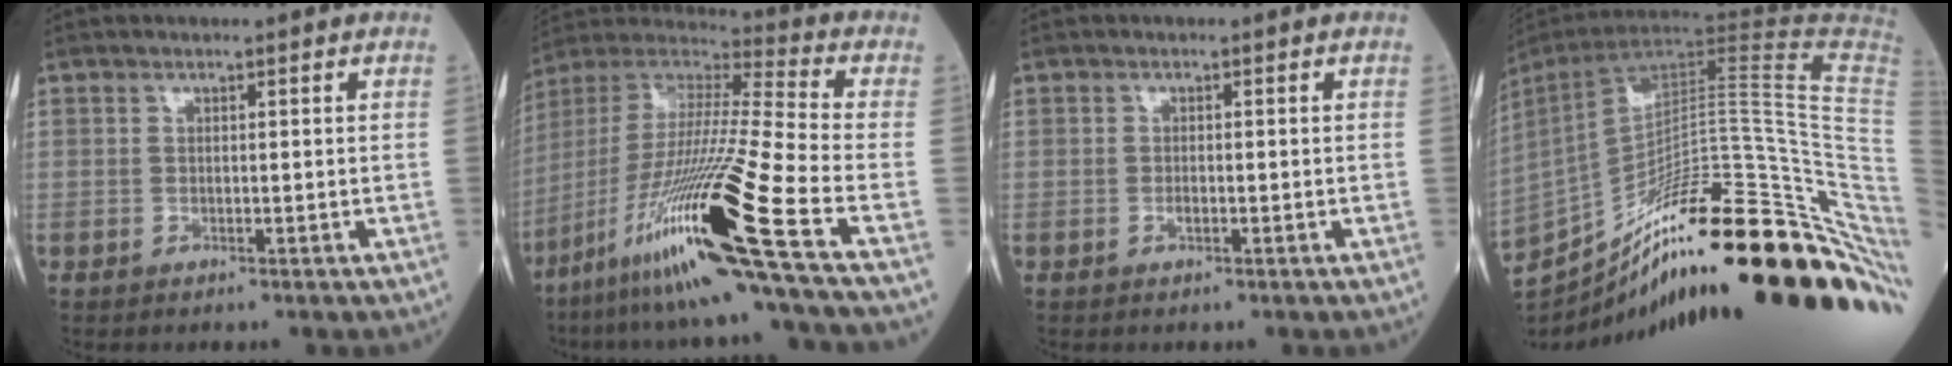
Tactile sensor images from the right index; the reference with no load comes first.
{"total": 25.3, "force": [-13.2, -1.9, 21.5], "torque": [-0.423, -0.047, -0.251]}
{"total": 0.8, "force": [-0.3, 0.3, 0.7], "torque": [-0.015, 0.000, -0.005]}
{"total": 36.9, "force": [-20.0, 6.4, 30.3], "torque": [-0.419, 0.013, -0.300]}